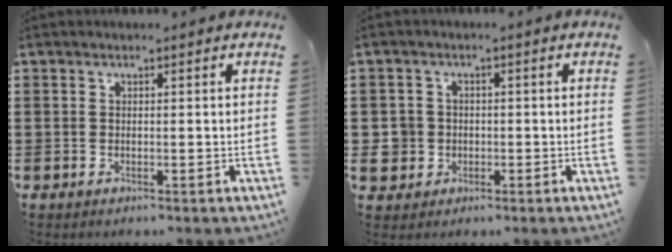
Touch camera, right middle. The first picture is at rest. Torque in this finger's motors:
{"motor_torque": [0.14, -0.23, 0.15, 0.02]}